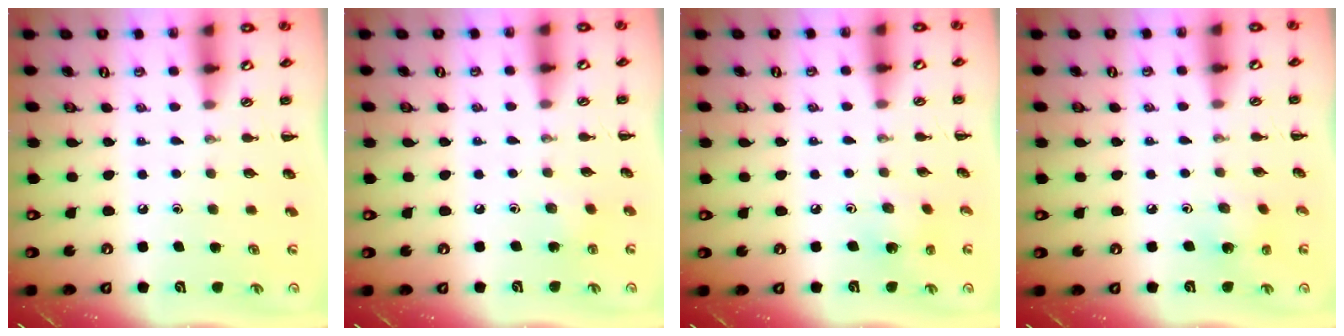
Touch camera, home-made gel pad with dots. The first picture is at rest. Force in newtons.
{"total": 2.2, "press": 2.0, "slide": 0.8}
{"total": 2.2, "press": 2.1, "slide": 0.7}
{"total": 2.2, "press": 2.1, "slide": 0.7}